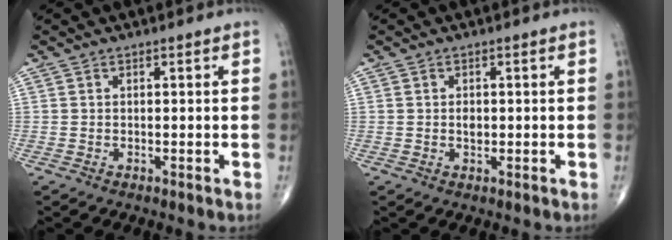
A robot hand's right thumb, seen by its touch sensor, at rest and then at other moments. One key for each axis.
{"total": 1.5, "fx": 0.1, "fy": 1.0, "fz": 1.1, "tx": -0.015, "ty": 0.000, "tz": 0.001}